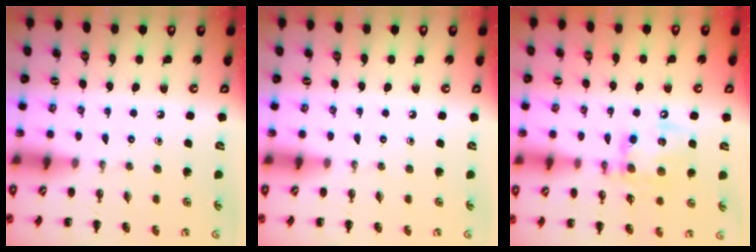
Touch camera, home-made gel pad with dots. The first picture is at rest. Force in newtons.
{"total": 0.0}
{"total": 14.1, "press": 13.8, "slide": 2.6}